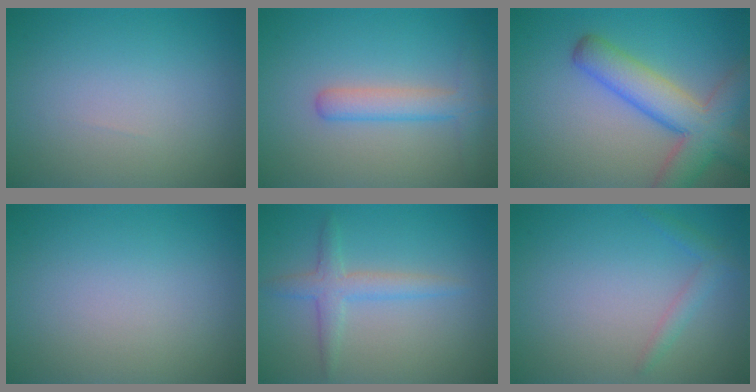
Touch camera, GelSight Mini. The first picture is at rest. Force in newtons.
{"total": 3.0, "press": 3.0, "slide": 0.0}
{"total": 7.2, "press": 7.2, "slide": 0.3}
{"total": 0.0}
{"total": 2.5, "press": 2.5, "slide": 0.0}
{"total": 1.4, "press": 1.4, "slide": 0.1}